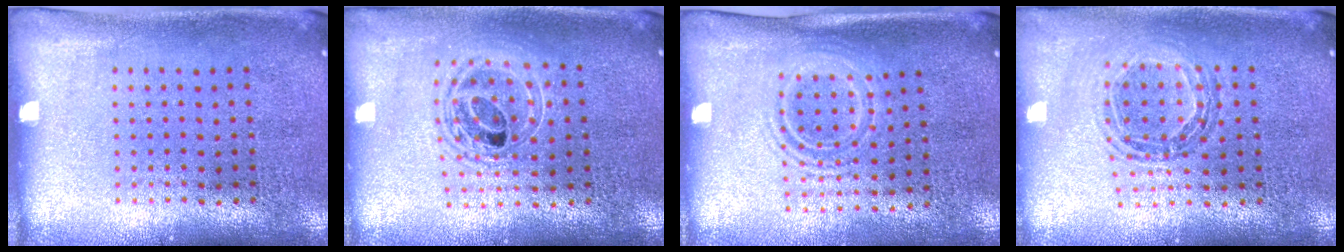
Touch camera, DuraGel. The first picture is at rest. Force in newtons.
{"total": 1.6, "press": 1.4, "slide": 0.8}
{"total": 1.5, "press": 1.2, "slide": 1.0}
{"total": 0.9, "press": 0.9, "slide": 0.1}